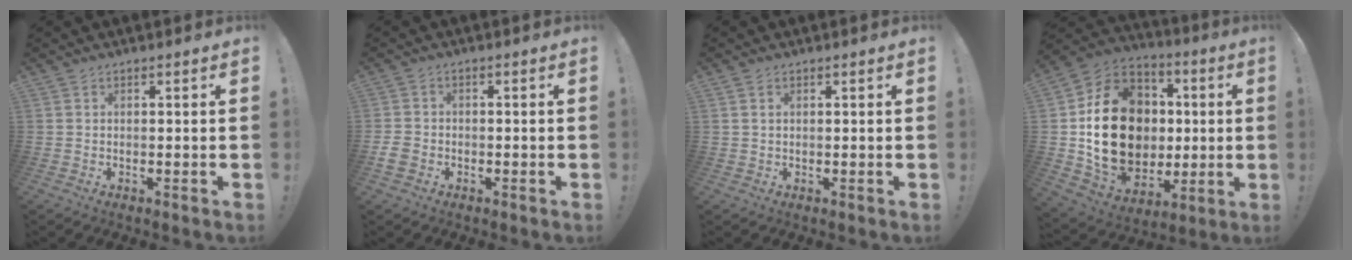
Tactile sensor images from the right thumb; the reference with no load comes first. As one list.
[{"total": 4.0, "force": [-1.7, 3.0, 2.1], "torque": [-0.043, 0.007, -0.030]}, {"total": 1.1, "force": [0.6, 0.7, 0.6], "torque": [-0.010, 0.001, 0.010]}, {"total": 24.5, "force": [1.6, 19.7, 14.5], "torque": [-0.244, 0.006, 0.068]}]